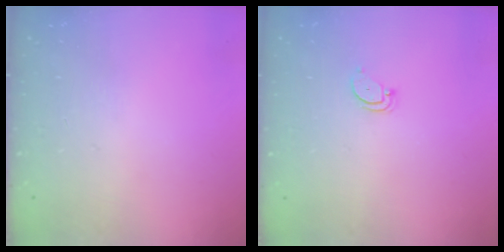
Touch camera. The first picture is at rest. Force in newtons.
{"total": 2.6, "press": 2.6, "slide": 0.0}